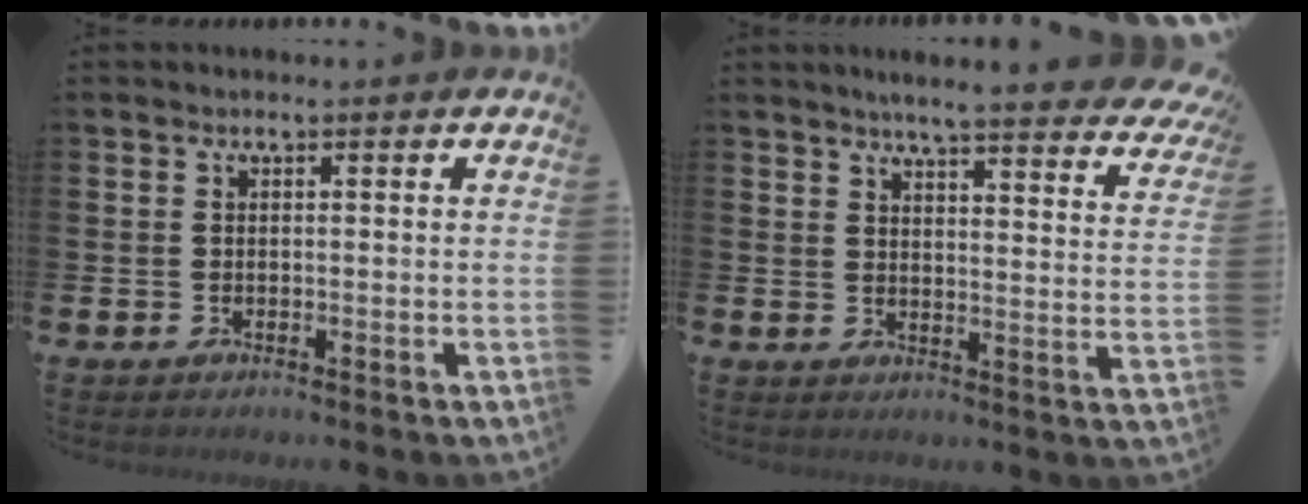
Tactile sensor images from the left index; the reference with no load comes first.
{"total": 5.3, "force": [5.0, 0.0, 1.8], "torque": [-0.040, -0.040, 0.081]}